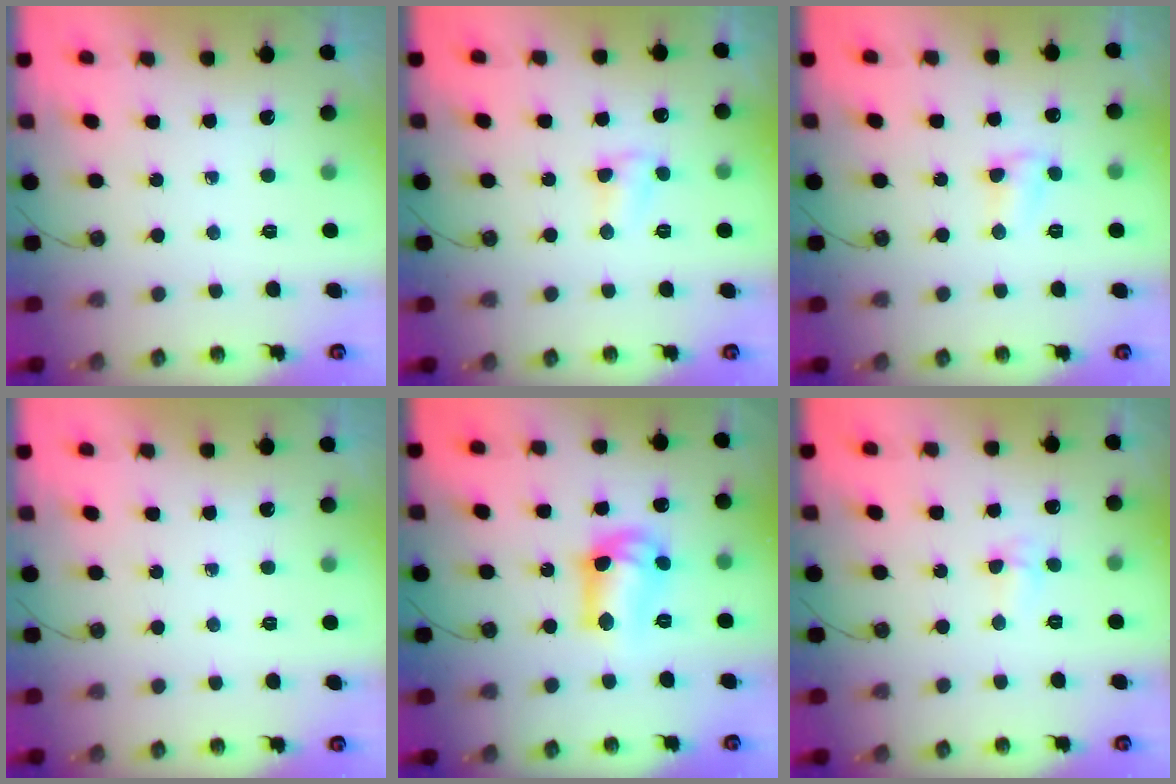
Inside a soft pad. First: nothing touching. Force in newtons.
{"total": 5.4, "press": 5.4, "slide": 0.5}
{"total": 5.4, "press": 5.4, "slide": 0.5}
{"total": 0.0}
{"total": 12.5, "press": 11.9, "slide": 3.9}
{"total": 3.6, "press": 3.5, "slide": 0.8}